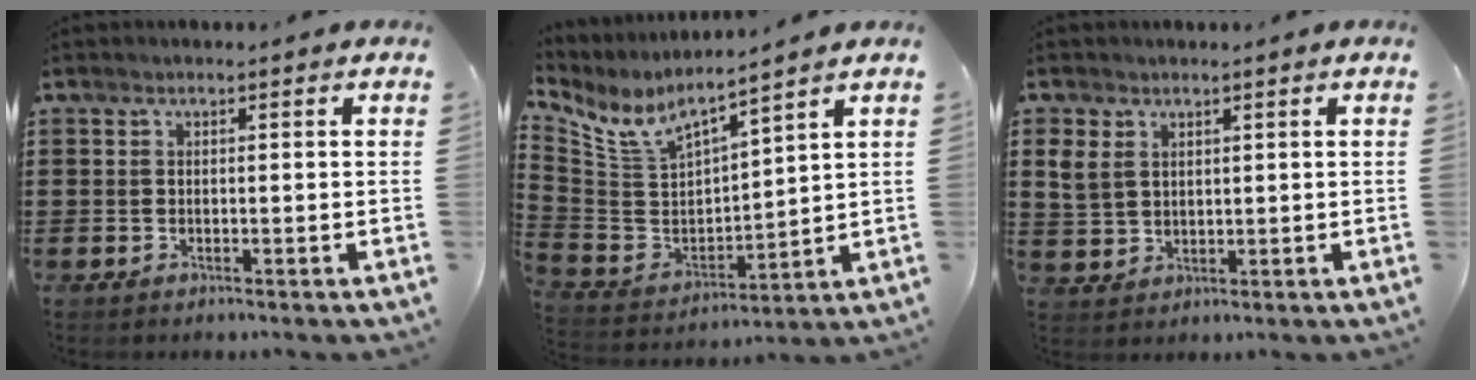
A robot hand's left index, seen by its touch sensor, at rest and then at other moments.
{"total": 7.5, "force": [6.2, 2.0, 3.8], "torque": [-0.105, -0.038, 0.106]}
{"total": 3.6, "force": [2.0, 2.8, 1.2], "torque": [-0.038, 0.011, 0.037]}